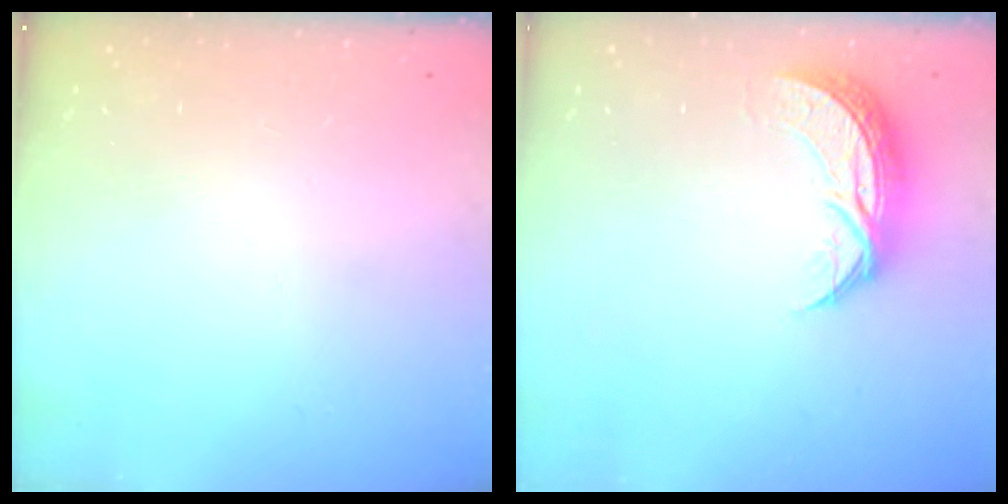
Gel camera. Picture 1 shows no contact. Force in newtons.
{"total": 10.1, "press": 10.1, "slide": 0.3}